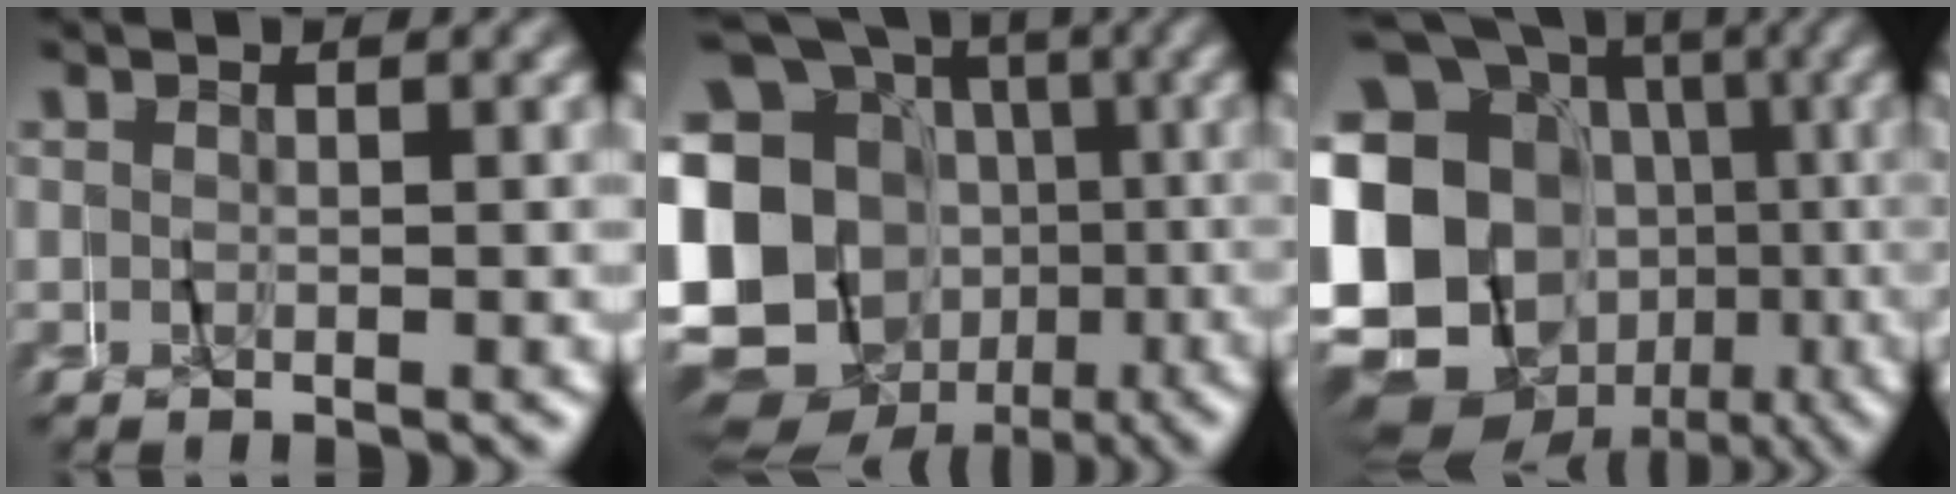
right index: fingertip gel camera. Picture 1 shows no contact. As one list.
[{"total": 15.3, "force": [-1.4, 13.3, 7.4], "torque": [-0.159, -0.027, -0.033]}, {"total": 16.9, "force": [-2.4, 13.9, 9.2], "torque": [-0.195, -0.043, -0.034]}]